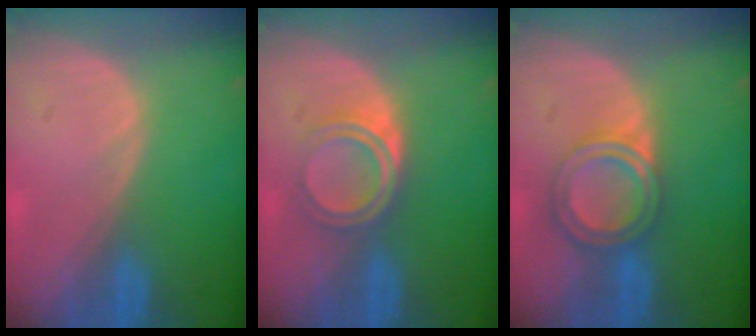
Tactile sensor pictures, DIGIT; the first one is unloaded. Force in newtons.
{"total": 5.2, "press": 4.5, "slide": 2.7}
{"total": 5.9, "press": 5.4, "slide": 2.4}